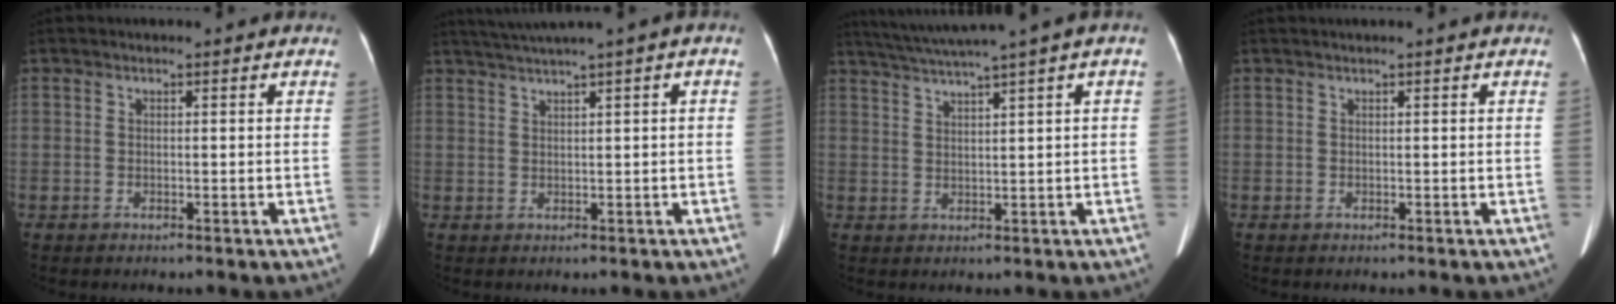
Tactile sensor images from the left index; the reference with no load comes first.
{"total": 4.8, "force": [2.8, -0.6, 3.9], "torque": [-0.075, 0.023, 0.054]}
{"total": 7.4, "force": [5.1, -1.3, 5.2], "torque": [-0.086, 0.028, 0.086]}
{"total": 0.0}